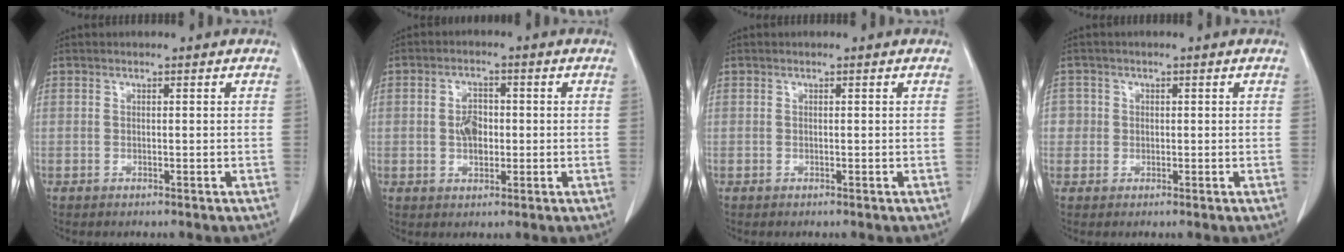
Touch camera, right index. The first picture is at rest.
{"total": 4.1, "force": [-0.1, 2.5, 3.3], "torque": [-0.061, 0.004, -0.001]}
{"total": 0.0}
{"total": 2.3, "force": [-0.1, 2.3, 0.1], "torque": [0.013, 0.007, -0.004]}